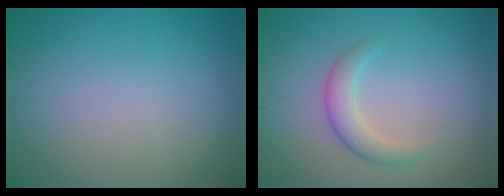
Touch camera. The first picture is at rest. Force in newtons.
{"total": 2.4, "press": 2.4, "slide": 0.2}